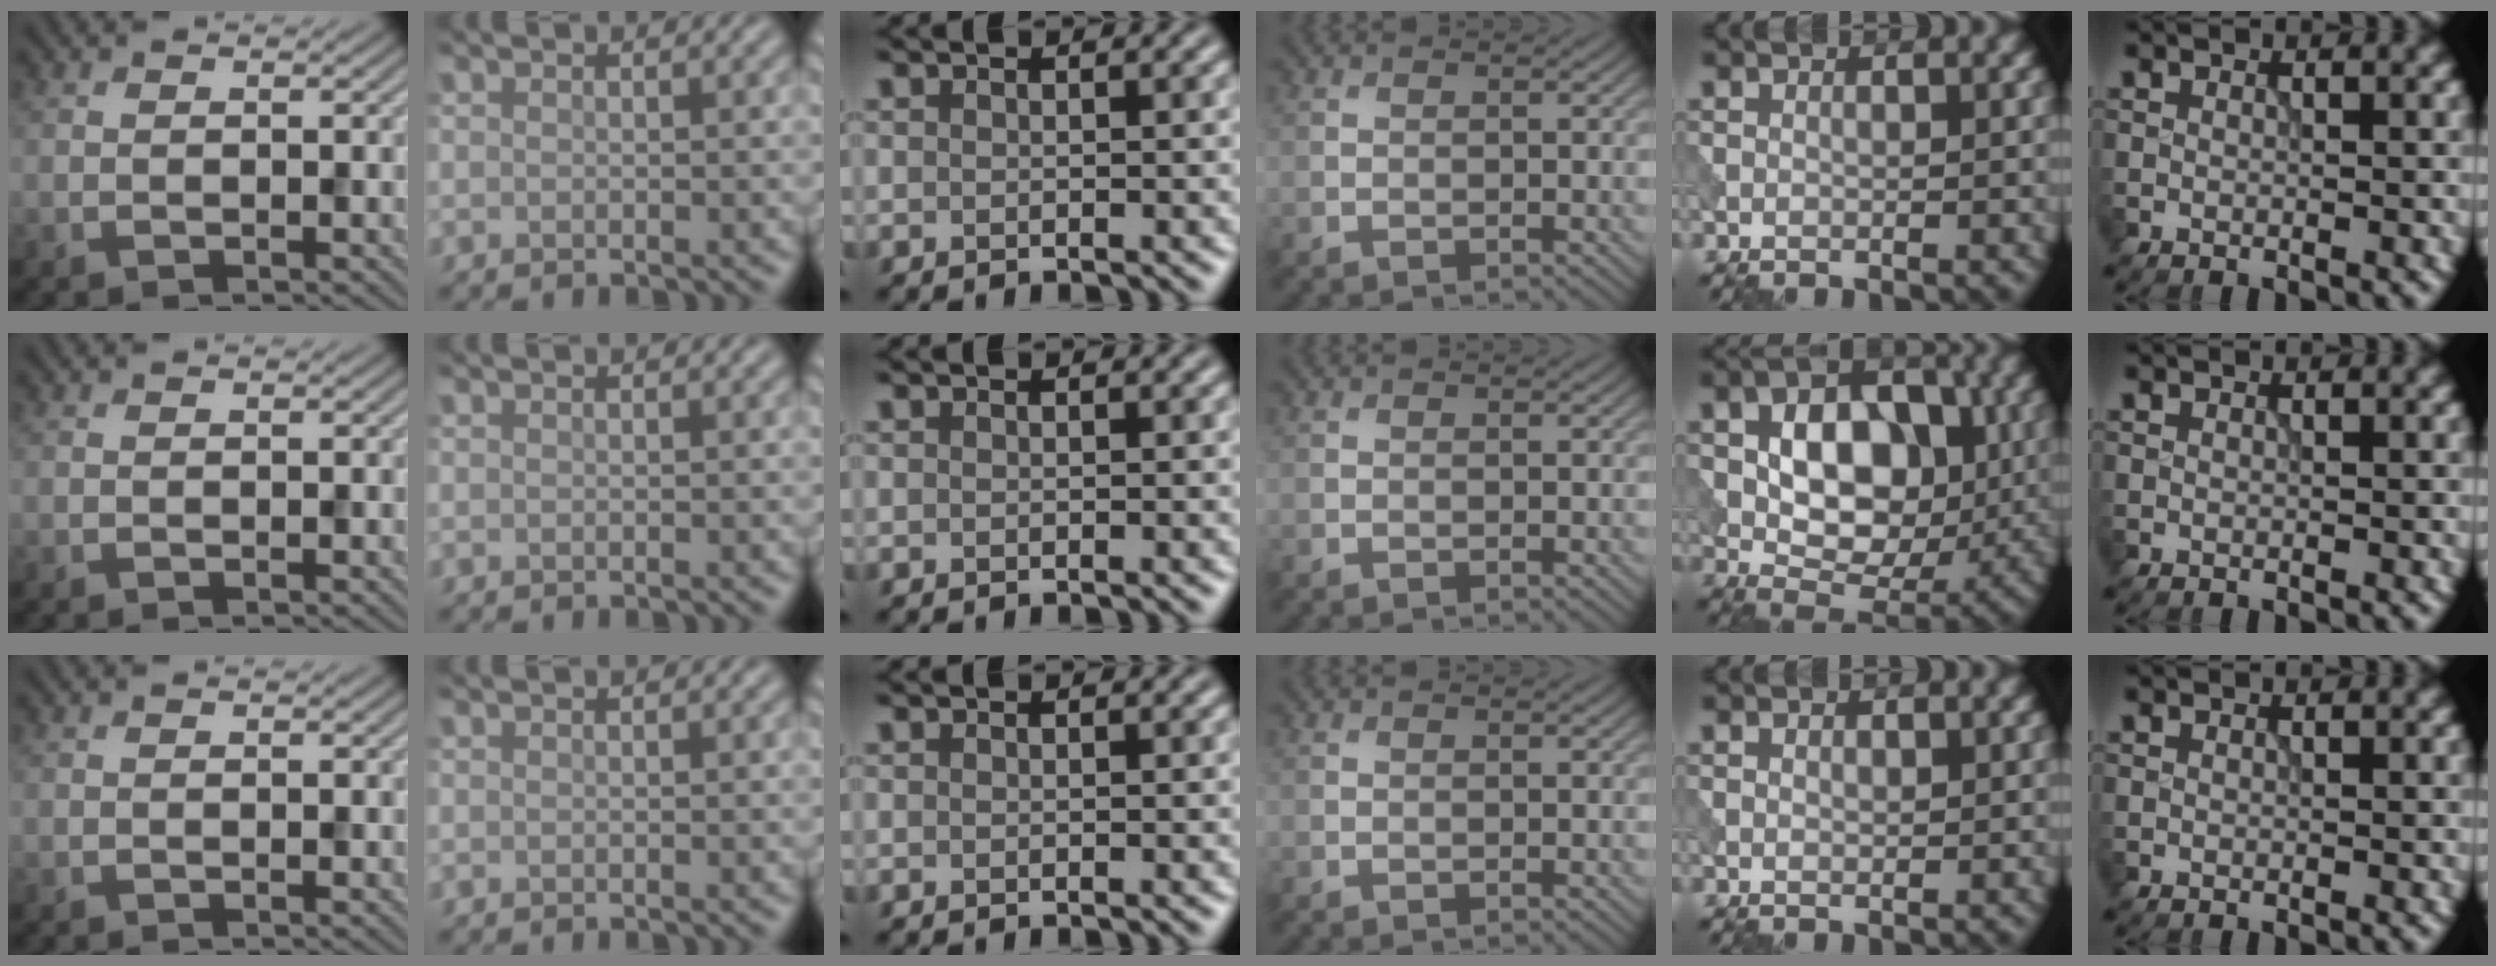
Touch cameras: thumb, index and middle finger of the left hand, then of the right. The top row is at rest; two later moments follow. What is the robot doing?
{"motion": "press", "object": "tv remote"}